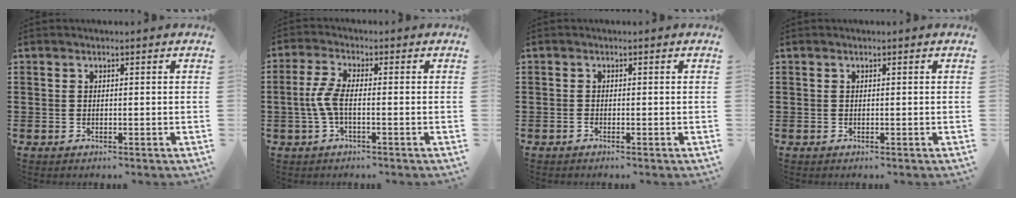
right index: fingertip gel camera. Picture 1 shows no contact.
{"total": 4.3, "force": [-1.0, 1.2, 4.0], "torque": [-0.109, -0.010, -0.030]}
{"total": 0.6, "force": [-0.6, -0.1, 0.0], "torque": [-0.002, -0.003, -0.011]}
{"total": 0.0}